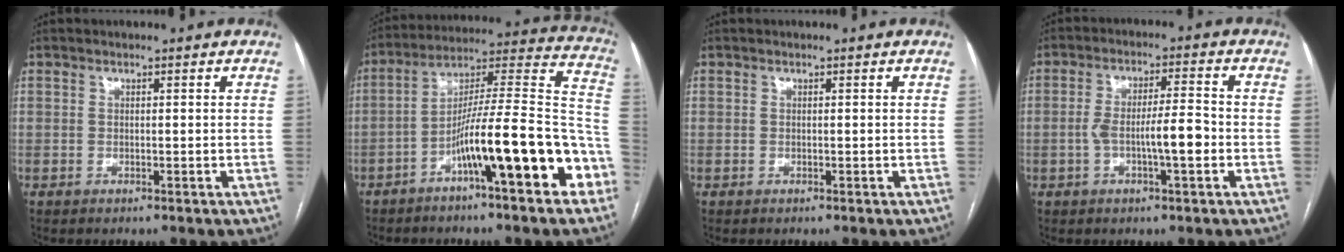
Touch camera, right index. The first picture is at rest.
{"total": 19.1, "force": [-8.5, 2.1, 16.9], "torque": [-0.225, 0.043, -0.129]}
{"total": 0.0}
{"total": 7.3, "force": [-1.8, 0.7, 7.1], "torque": [-0.130, 0.013, -0.032]}